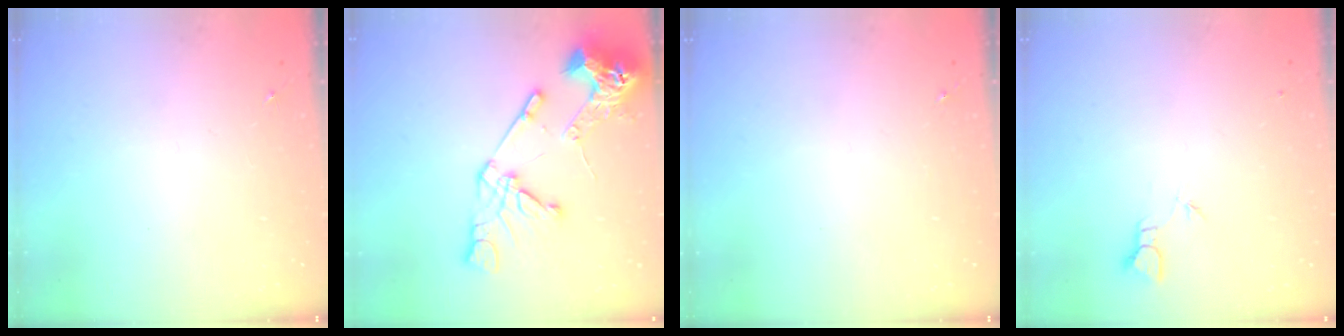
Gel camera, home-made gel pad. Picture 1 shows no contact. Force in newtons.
{"total": 19.7, "press": 19.5, "slide": 2.6}
{"total": 0.0}
{"total": 1.8, "press": 1.8, "slide": 0.0}